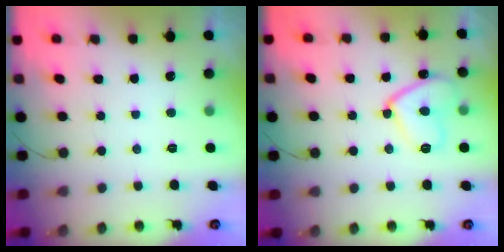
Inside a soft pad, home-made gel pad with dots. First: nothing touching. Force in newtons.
{"total": 12.3, "press": 12.3, "slide": 1.0}